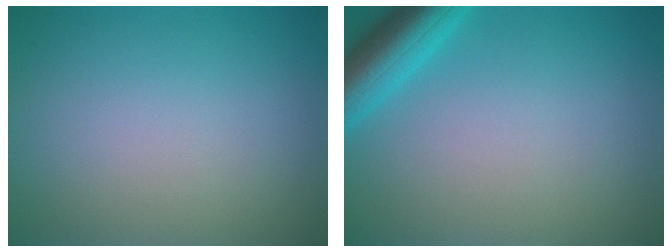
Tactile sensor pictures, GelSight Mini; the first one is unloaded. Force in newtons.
{"total": 4.7, "press": 4.7, "slide": 0.3}